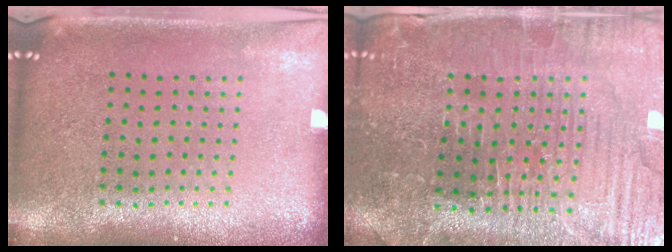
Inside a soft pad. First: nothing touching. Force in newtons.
{"total": 3.7, "press": 3.7, "slide": 0.4}